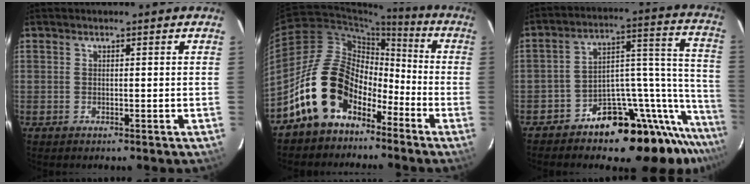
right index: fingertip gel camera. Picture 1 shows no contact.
{"total": 15.1, "force": [-8.7, 10.0, 7.2], "torque": [-0.136, 0.019, -0.145]}
{"total": 20.2, "force": [-17.5, 5.8, 8.3], "torque": [-0.065, 0.045, -0.271]}